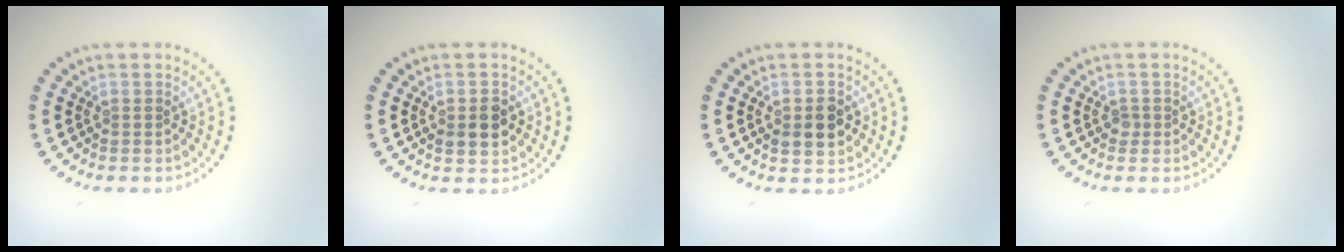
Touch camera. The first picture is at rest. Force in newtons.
{"total": 2.9, "press": 2.9, "slide": 0.2}
{"total": 2.9, "press": 2.9, "slide": 0.2}
{"total": 0.6, "press": 0.5, "slide": 0.4}